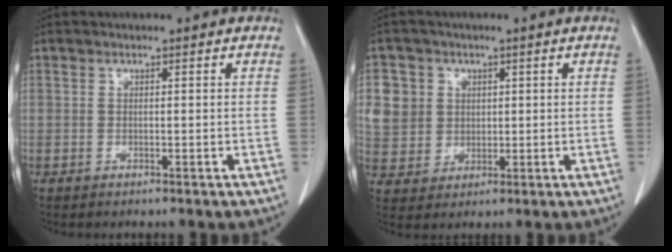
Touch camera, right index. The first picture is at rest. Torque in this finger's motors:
{"motor_torque": [0.56, 0.28, 0.25, 0.06]}